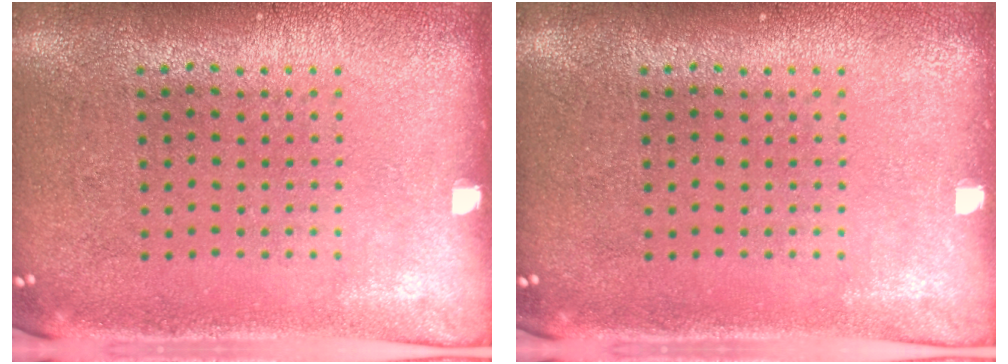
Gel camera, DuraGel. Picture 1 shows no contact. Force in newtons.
{"total": 0.0}